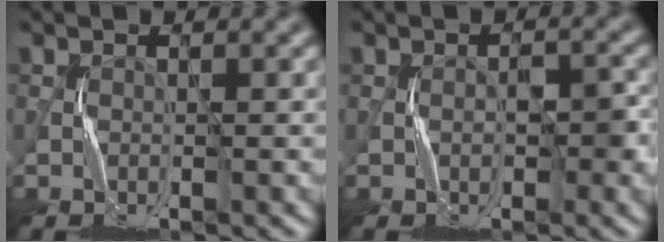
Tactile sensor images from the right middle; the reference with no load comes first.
{"total": 2.6, "force": [-0.4, 1.2, 2.2], "torque": [-0.030, 0.005, -0.008]}